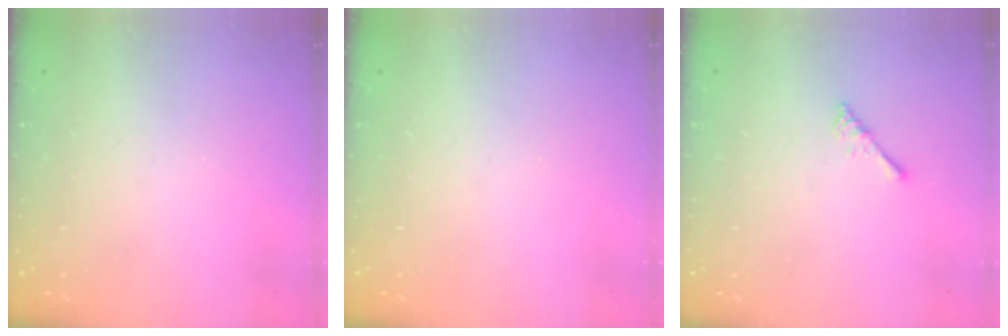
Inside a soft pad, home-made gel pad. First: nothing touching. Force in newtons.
{"total": 0.0}
{"total": 2.5, "press": 2.5, "slide": 0.4}